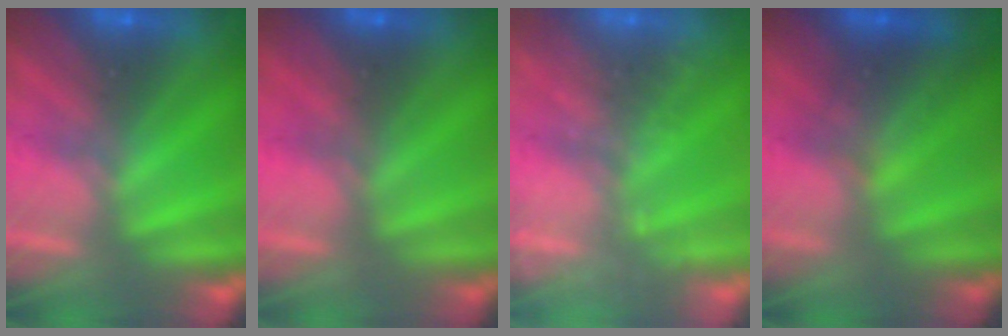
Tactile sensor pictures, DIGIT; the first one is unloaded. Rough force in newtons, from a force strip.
{"total": 4.9}
{"total": 1.9}
{"total": 2.4}